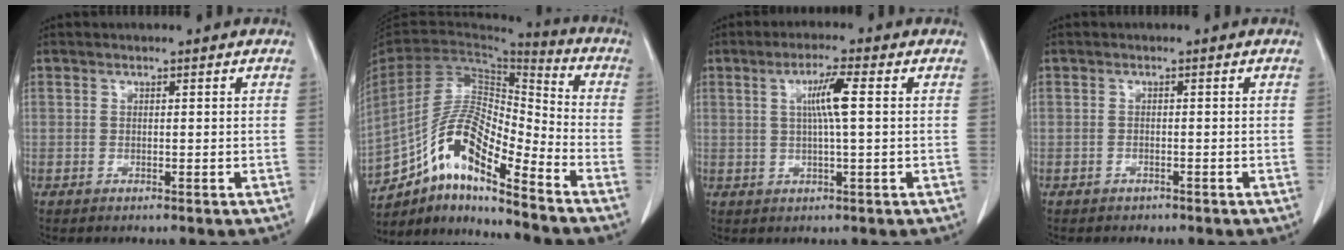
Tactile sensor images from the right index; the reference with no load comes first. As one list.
[{"total": 14.9, "force": [-10.3, 3.1, 10.3], "torque": [-0.200, 0.022, -0.183]}, {"total": 5.1, "force": [0.9, -0.3, 5.0], "torque": [-0.093, 0.002, 0.018]}, {"total": 1.2, "force": [-0.9, 0.7, 0.2], "torque": [-0.015, -0.002, -0.011]}]